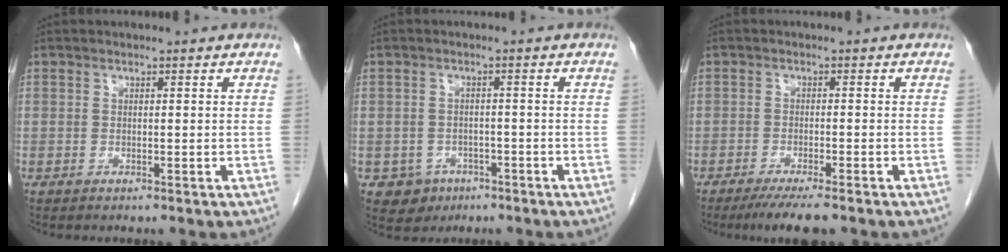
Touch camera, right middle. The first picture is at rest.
{"total": 3.9, "force": [-2.0, 3.3, 0.7], "torque": [-0.006, 0.010, -0.023]}
{"total": 5.9, "force": [-4.5, 0.5, 3.8], "torque": [-0.058, -0.014, -0.069]}